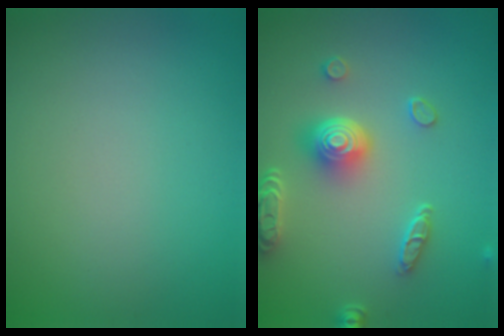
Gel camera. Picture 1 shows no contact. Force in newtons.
{"total": 5.2, "press": 4.0, "slide": 3.3}